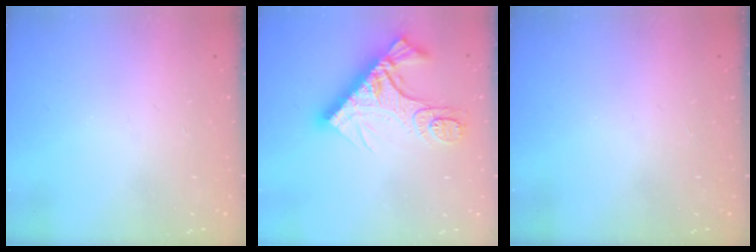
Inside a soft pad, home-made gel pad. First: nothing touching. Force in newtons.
{"total": 16.2, "press": 16.1, "slide": 1.6}
{"total": 0.0}